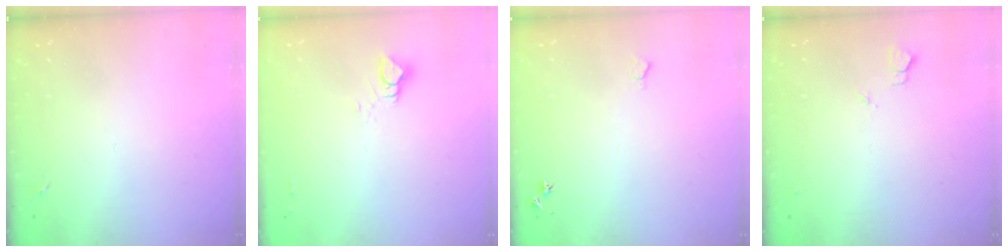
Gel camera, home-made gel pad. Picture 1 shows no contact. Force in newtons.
{"total": 4.5, "press": 4.5, "slide": 0.2}
{"total": 5.6, "press": 5.5, "slide": 0.7}
{"total": 2.7, "press": 2.6, "slide": 0.3}